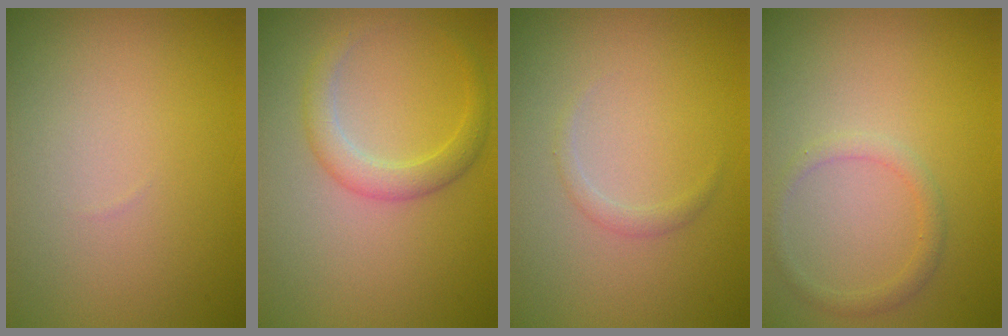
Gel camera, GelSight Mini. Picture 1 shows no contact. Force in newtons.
{"total": 2.5, "press": 2.5, "slide": 0.0}
{"total": 0.9, "press": 0.9, "slide": 0.1}
{"total": 1.4, "press": 1.4, "slide": 0.1}